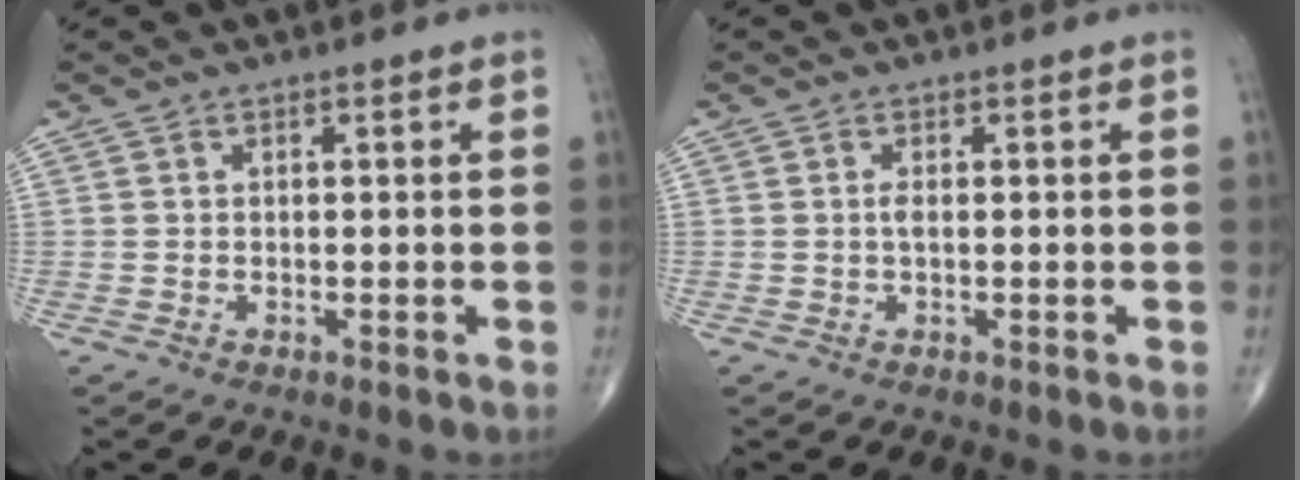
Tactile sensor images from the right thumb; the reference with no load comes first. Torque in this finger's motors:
{"motor_torque": [0.22, 0.15, 0.01, -0.20, 0.00]}